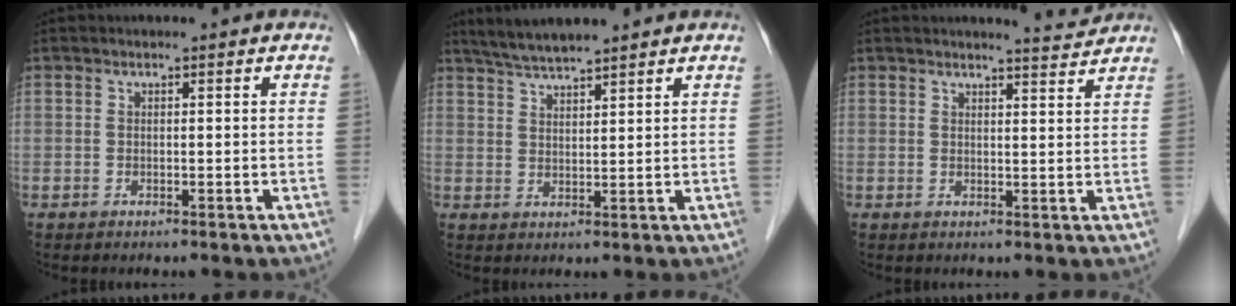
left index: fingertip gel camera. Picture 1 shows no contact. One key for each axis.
{"total": 5.9, "fx": 5.4, "fy": 0.0, "fz": 2.5, "tx": -0.050, "ty": 0.022, "tz": 0.102}
{"total": 3.0, "fx": 3.0, "fy": -0.4, "fz": 0.0, "tx": -0.010, "ty": -0.012, "tz": 0.039}